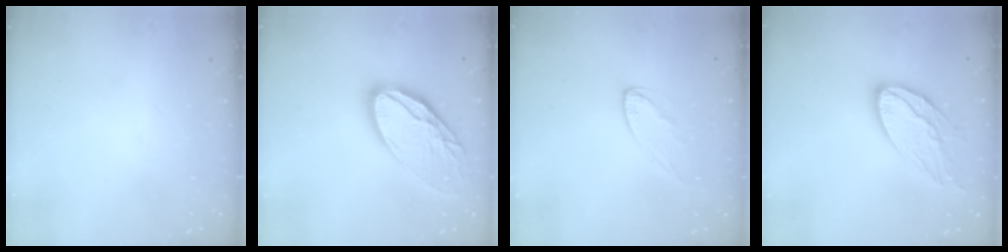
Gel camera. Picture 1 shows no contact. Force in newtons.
{"total": 18.1, "press": 18.0, "slide": 1.5}
{"total": 6.3, "press": 6.3, "slide": 0.6}
{"total": 13.4, "press": 13.4, "slide": 1.0}